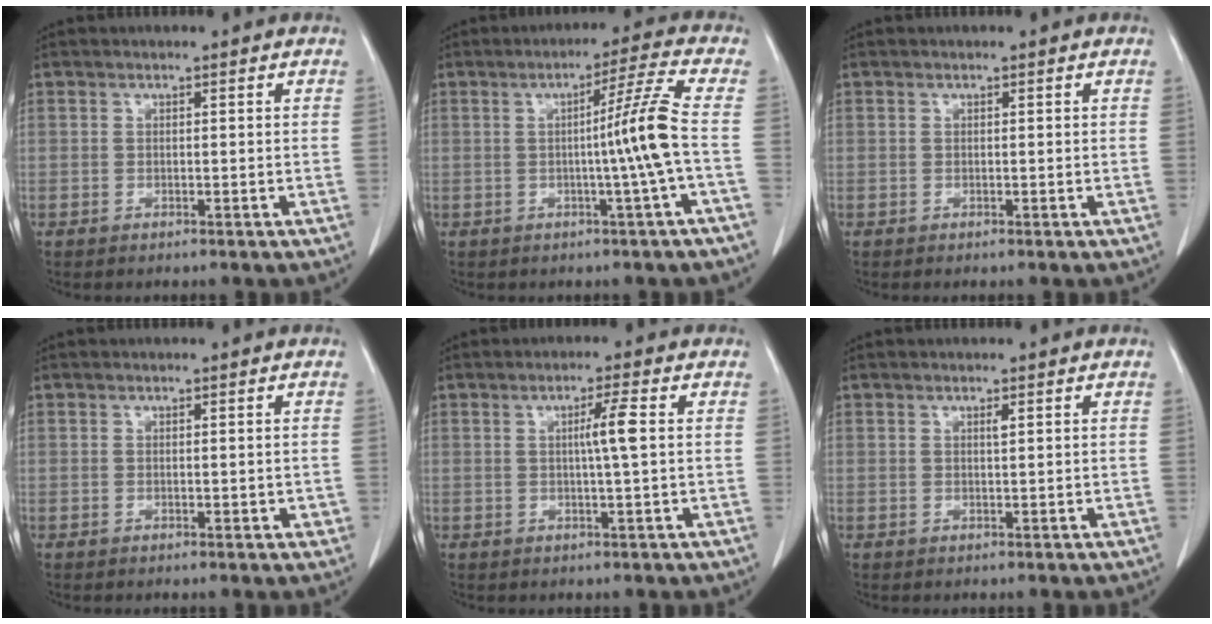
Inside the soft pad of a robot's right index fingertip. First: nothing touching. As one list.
[{"total": 7.3, "force": [-1.0, -2.4, 6.8], "torque": [-0.103, 0.003, -0.014]}, {"total": 0.0}, {"total": 1.4, "force": [-0.1, 0.6, 1.2], "torque": [-0.013, -0.001, 0.001]}, {"total": 3.6, "force": [0.5, -0.6, 3.6], "torque": [-0.062, -0.001, 0.006]}, {"total": 0.6, "force": [0.3, 0.0, 0.5], "torque": [-0.012, -0.001, 0.005]}]